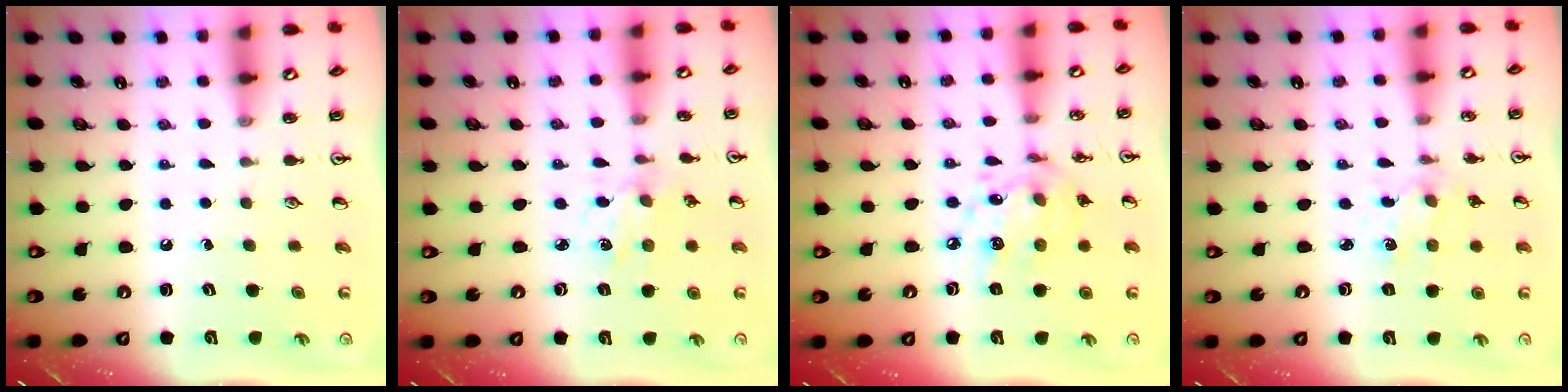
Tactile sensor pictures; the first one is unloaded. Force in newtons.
{"total": 1.2, "press": 1.1, "slide": 0.3}
{"total": 12.0, "press": 12.0, "slide": 0.8}
{"total": 1.4, "press": 1.4, "slide": 0.3}